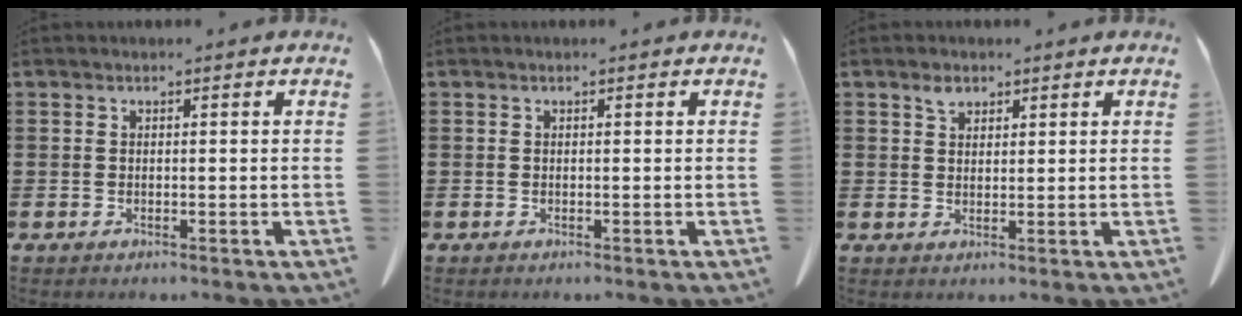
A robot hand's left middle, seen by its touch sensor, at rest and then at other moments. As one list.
[{"total": 0.0}, {"total": 2.2, "force": [1.6, 1.3, 0.8], "torque": [-0.012, -0.003, 0.030]}]